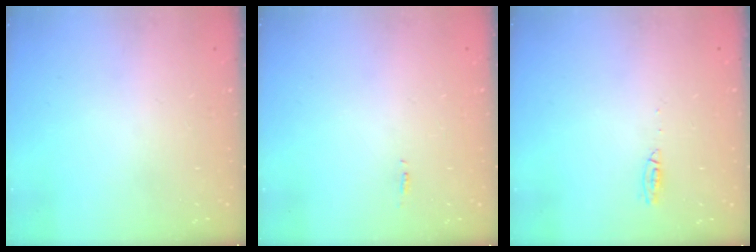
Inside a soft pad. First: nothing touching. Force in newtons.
{"total": 13.4, "press": 4.9, "slide": 12.4}
{"total": 12.4, "press": 5.3, "slide": 11.2}